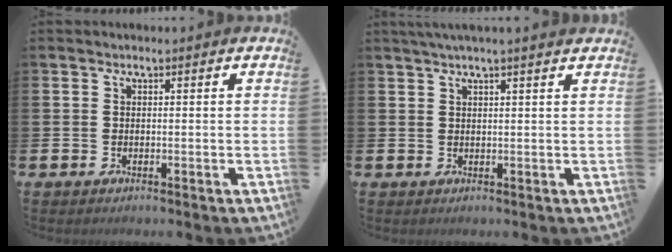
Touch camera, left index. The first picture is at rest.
{"total": 2.1, "force": [1.9, -0.3, 1.1], "torque": [-0.017, -0.002, 0.033]}